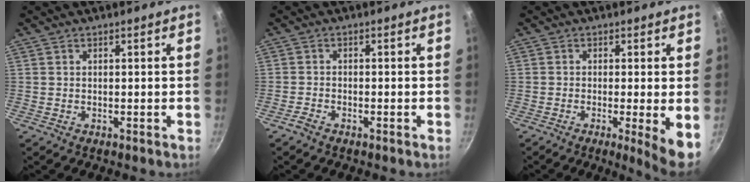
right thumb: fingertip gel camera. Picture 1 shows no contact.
{"total": 1.6, "force": [-1.4, 0.5, 0.7], "torque": [-0.027, 0.012, -0.032]}
{"total": 6.2, "force": [-1.2, 0.6, 6.0], "torque": [-0.085, -0.010, -0.017]}